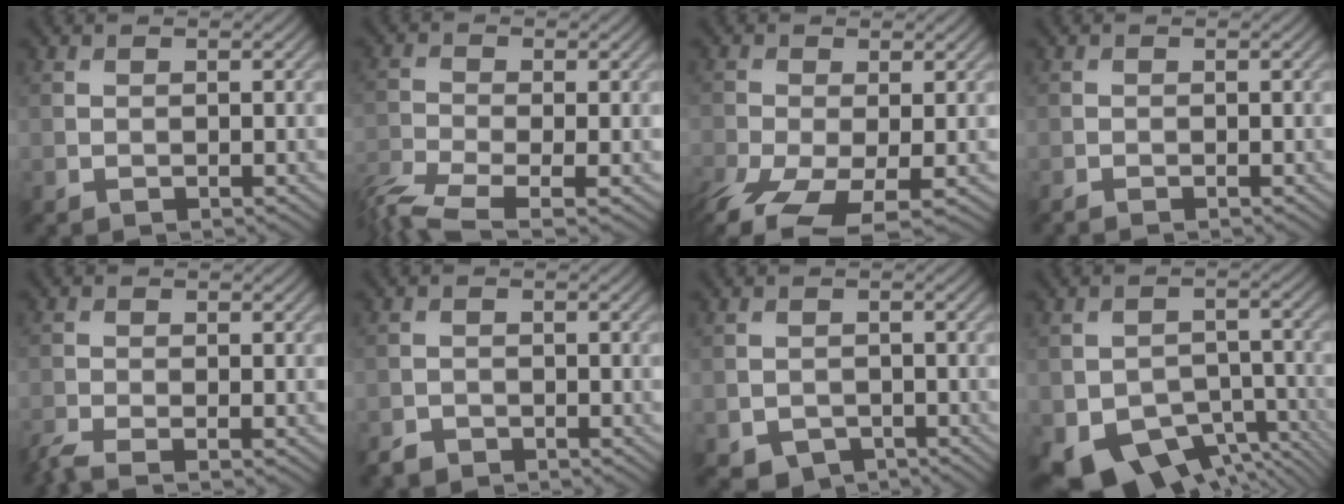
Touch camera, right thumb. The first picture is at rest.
{"total": 6.9, "force": [-4.9, 1.8, 4.6], "torque": [-0.103, -0.024, -0.098]}
{"total": 8.0, "force": [-4.1, 3.3, 6.0], "torque": [-0.140, -0.029, -0.073]}
{"total": 0.7, "force": [-0.6, 0.0, 0.2], "torque": [-0.004, -0.002, -0.014]}
{"total": 2.4, "force": [-1.9, 0.3, 1.5], "torque": [-0.036, -0.009, -0.049]}
{"total": 1.5, "force": [-1.3, 0.6, 0.2], "torque": [-0.004, -0.001, -0.028]}
{"total": 2.3, "force": [-1.5, 1.6, 0.8], "torque": [-0.015, -0.010, -0.027]}
{"total": 10.1, "force": [-5.8, 6.2, 5.4], "torque": [-0.099, -0.033, -0.089]}